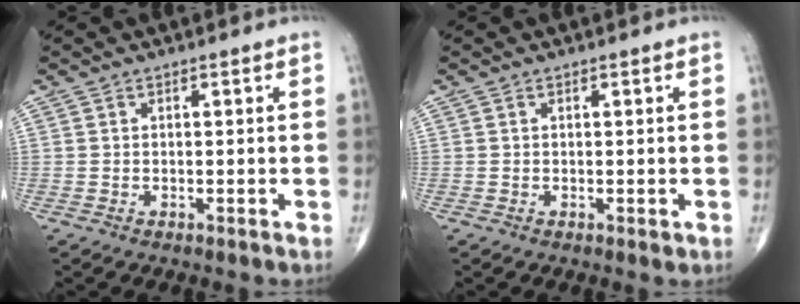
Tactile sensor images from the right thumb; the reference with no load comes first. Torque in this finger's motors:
{"motor_torque": [-0.24, 0.10, -0.12, -0.04, 0.02]}